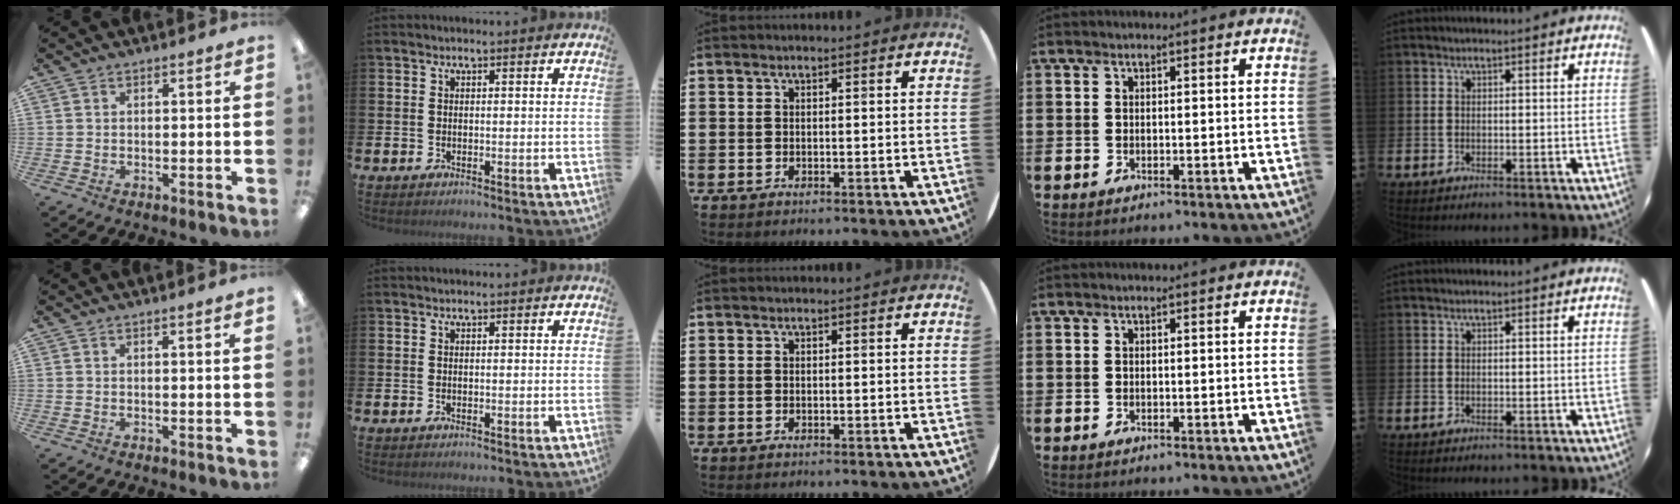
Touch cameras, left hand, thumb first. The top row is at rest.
{"thumb": {"total": 0.8, "force": [0.6, -0.2, 0.5], "torque": [-0.009, -0.001, 0.011]}}